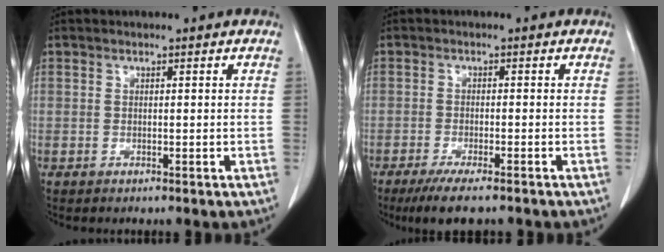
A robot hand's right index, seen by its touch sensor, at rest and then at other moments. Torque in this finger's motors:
{"motor_torque": [-0.03, -0.02, 0.35, 0.10]}